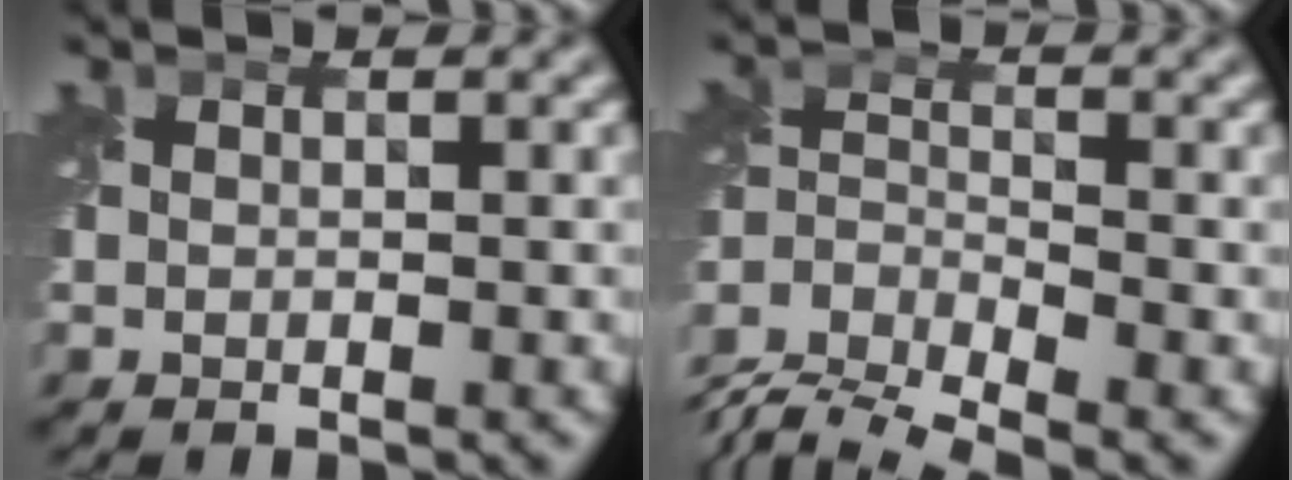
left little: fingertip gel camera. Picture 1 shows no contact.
{"total": 7.2, "force": [-6.0, 2.2, 3.2], "torque": [-0.061, -0.009, -0.119]}